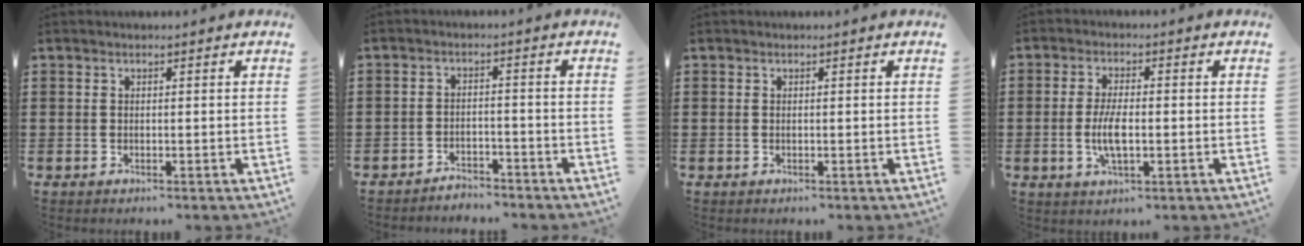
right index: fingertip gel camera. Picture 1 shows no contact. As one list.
[{"total": 2.9, "force": [-2.9, 0.2, 0.0], "torque": [-0.010, -0.001, -0.059]}, {"total": 0.0}, {"total": 5.1, "force": [-0.9, 1.6, 4.7], "torque": [-0.104, -0.006, -0.021]}]